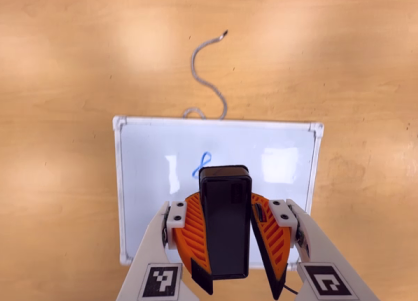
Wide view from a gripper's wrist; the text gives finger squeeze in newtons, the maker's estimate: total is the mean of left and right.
{"total": 8.8, "left": 9.4, "right": 8.2}